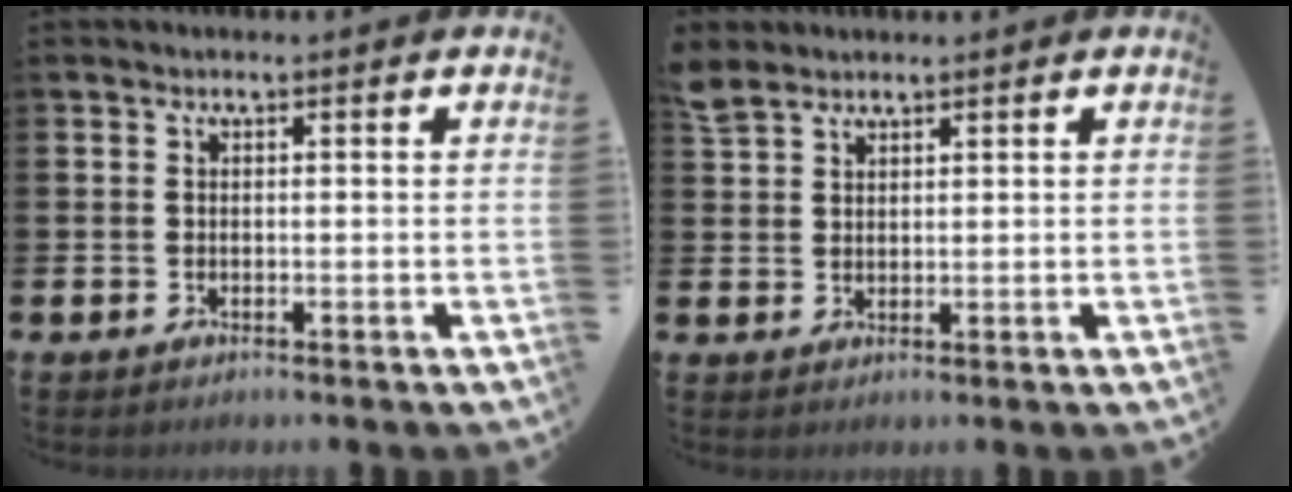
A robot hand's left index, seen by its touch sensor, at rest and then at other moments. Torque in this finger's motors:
{"motor_torque": [0.48, -0.52, 0.18, 0.21]}